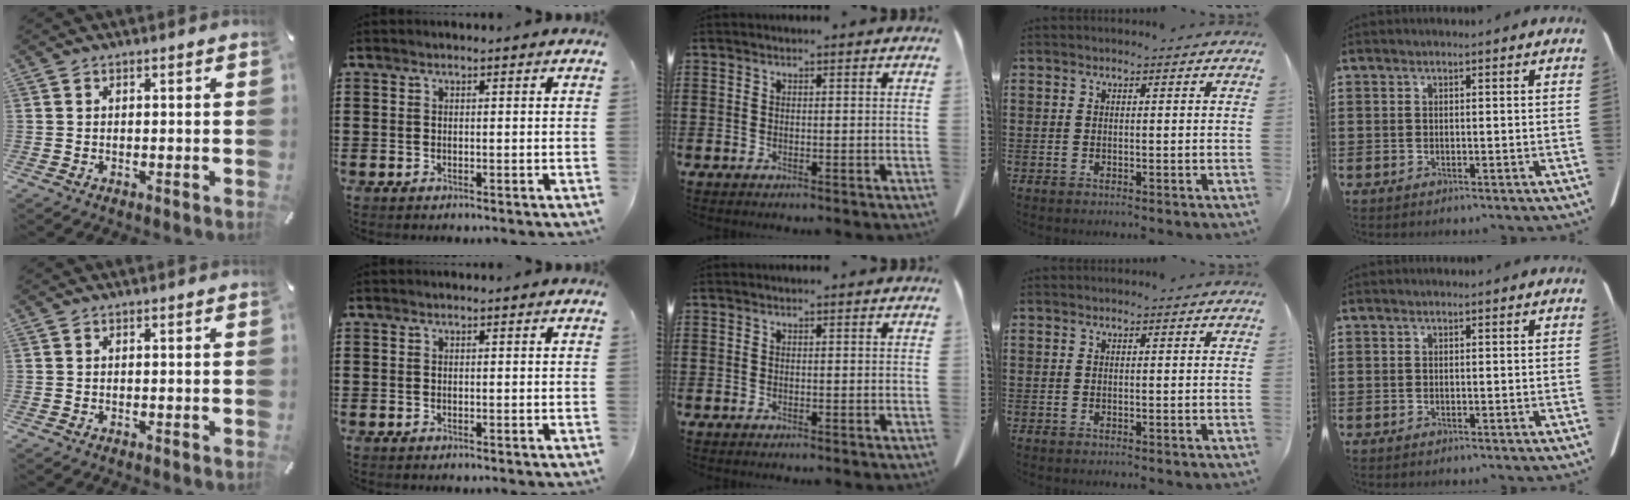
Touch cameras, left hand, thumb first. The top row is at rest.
{}